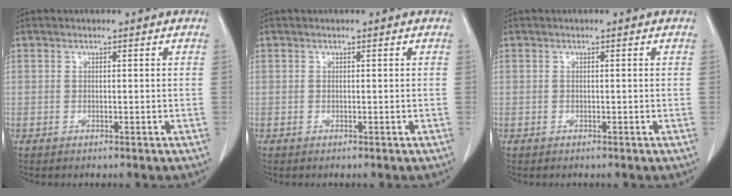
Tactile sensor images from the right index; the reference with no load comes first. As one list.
[{"total": 0.0}, {"total": 0.0}]